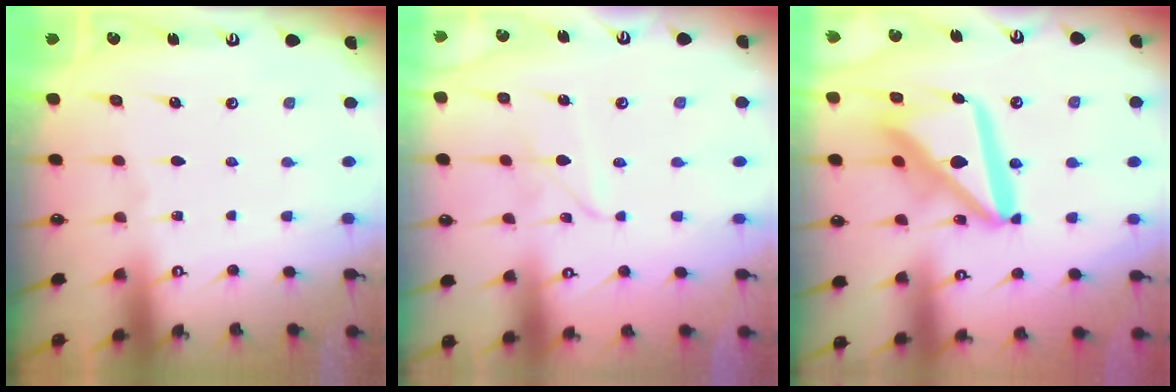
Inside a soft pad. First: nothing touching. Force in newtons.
{"total": 2.4, "press": 2.4, "slide": 0.2}
{"total": 18.4, "press": 18.3, "slide": 2.1}